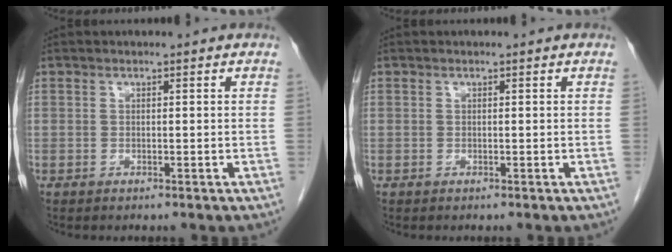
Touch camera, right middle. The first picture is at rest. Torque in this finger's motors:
{"motor_torque": [0.00, 0.00, 0.00, 0.00]}